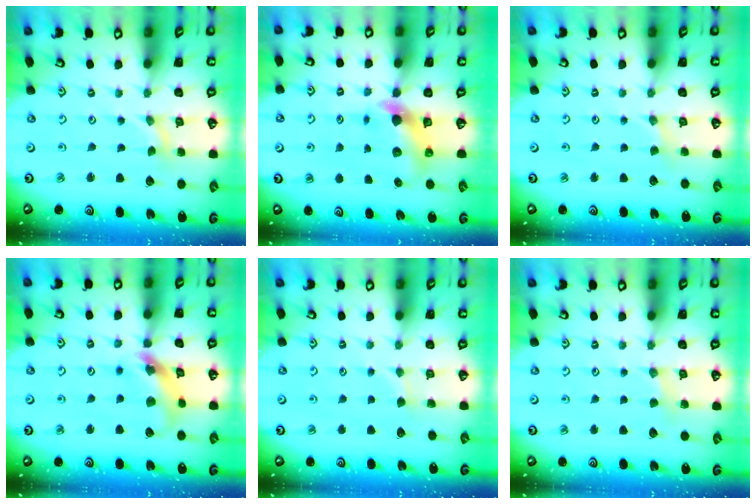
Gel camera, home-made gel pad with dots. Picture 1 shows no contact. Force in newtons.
{"total": 5.9, "press": 5.9, "slide": 0.7}
{"total": 1.6, "press": 1.5, "slide": 0.3}
{"total": 12.8, "press": 12.7, "slide": 1.5}
{"total": 1.3, "press": 1.3, "slide": 0.2}
{"total": 2.5, "press": 2.5, "slide": 0.4}